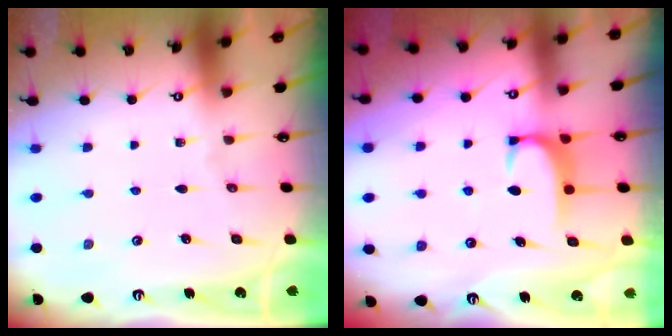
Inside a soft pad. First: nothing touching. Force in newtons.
{"total": 1.8, "press": 1.8, "slide": 0.5}